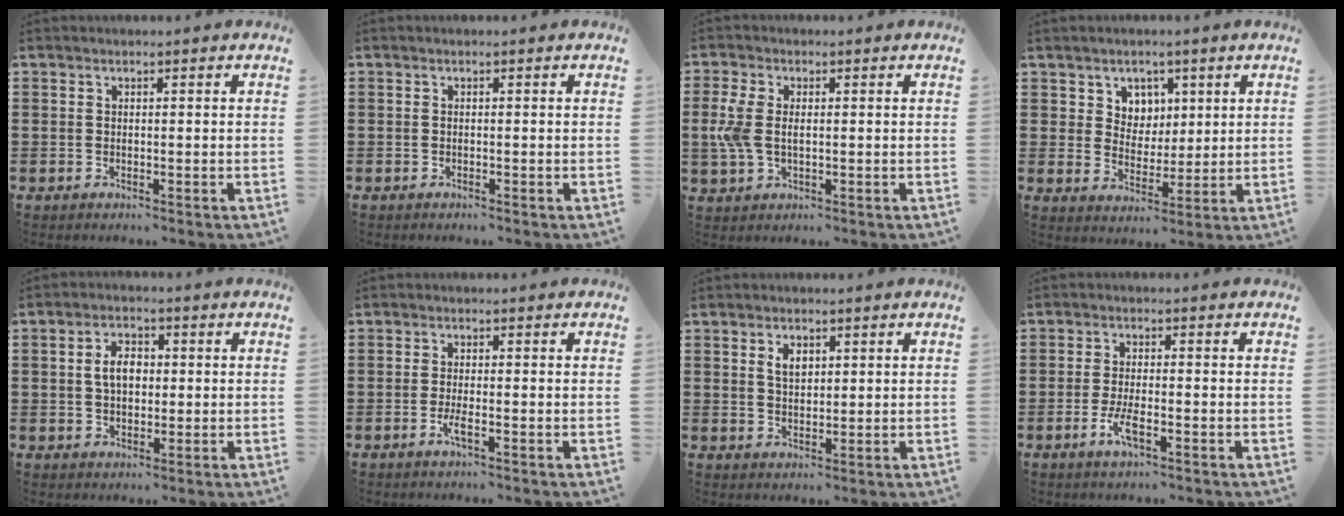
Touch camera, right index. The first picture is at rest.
{"total": 0.0}
{"total": 4.9, "force": [0.2, 2.9, 4.0], "torque": [-0.108, -0.002, -0.005]}
{"total": 4.9, "force": [2.6, 4.1, 0.2], "torque": [-0.030, 0.007, 0.048]}
{"total": 4.2, "force": [0.3, 2.6, 3.3], "torque": [-0.062, 0.009, 0.001]}
{"total": 2.3, "force": [-1.0, 0.3, 2.1], "torque": [-0.049, -0.008, -0.022]}
{"total": 2.9, "force": [1.3, 1.7, 2.0], "torque": [-0.037, 0.003, 0.021]}
{"total": 3.7, "force": [-1.6, 0.9, 3.3], "torque": [-0.067, -0.003, -0.032]}